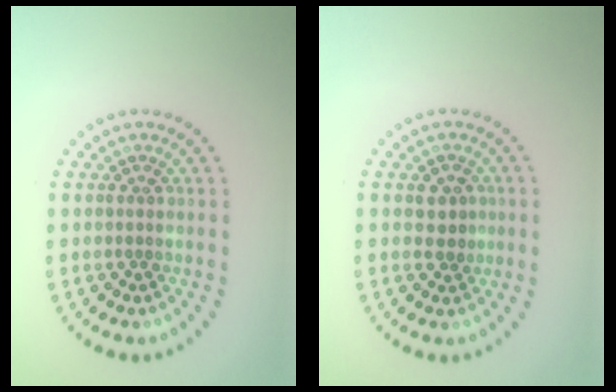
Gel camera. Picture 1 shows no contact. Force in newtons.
{"total": 2.0, "press": 1.9, "slide": 0.4}